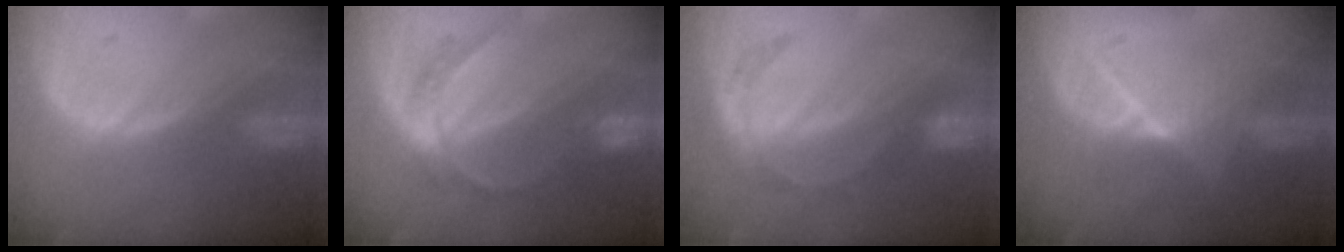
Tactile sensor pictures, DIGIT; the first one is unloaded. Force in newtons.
{"total": 6.7, "press": 5.8, "slide": 3.4}
{"total": 5.6, "press": 4.8, "slide": 2.9}
{"total": 6.4, "press": 6.1, "slide": 1.9}